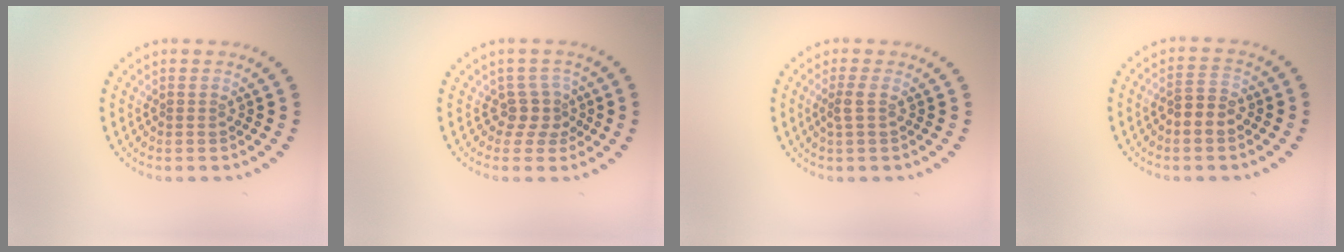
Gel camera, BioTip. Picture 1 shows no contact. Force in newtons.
{"total": 2.2, "press": 1.5, "slide": 1.6}
{"total": 1.2, "press": 1.0, "slide": 0.7}
{"total": 2.5, "press": 2.4, "slide": 0.6}